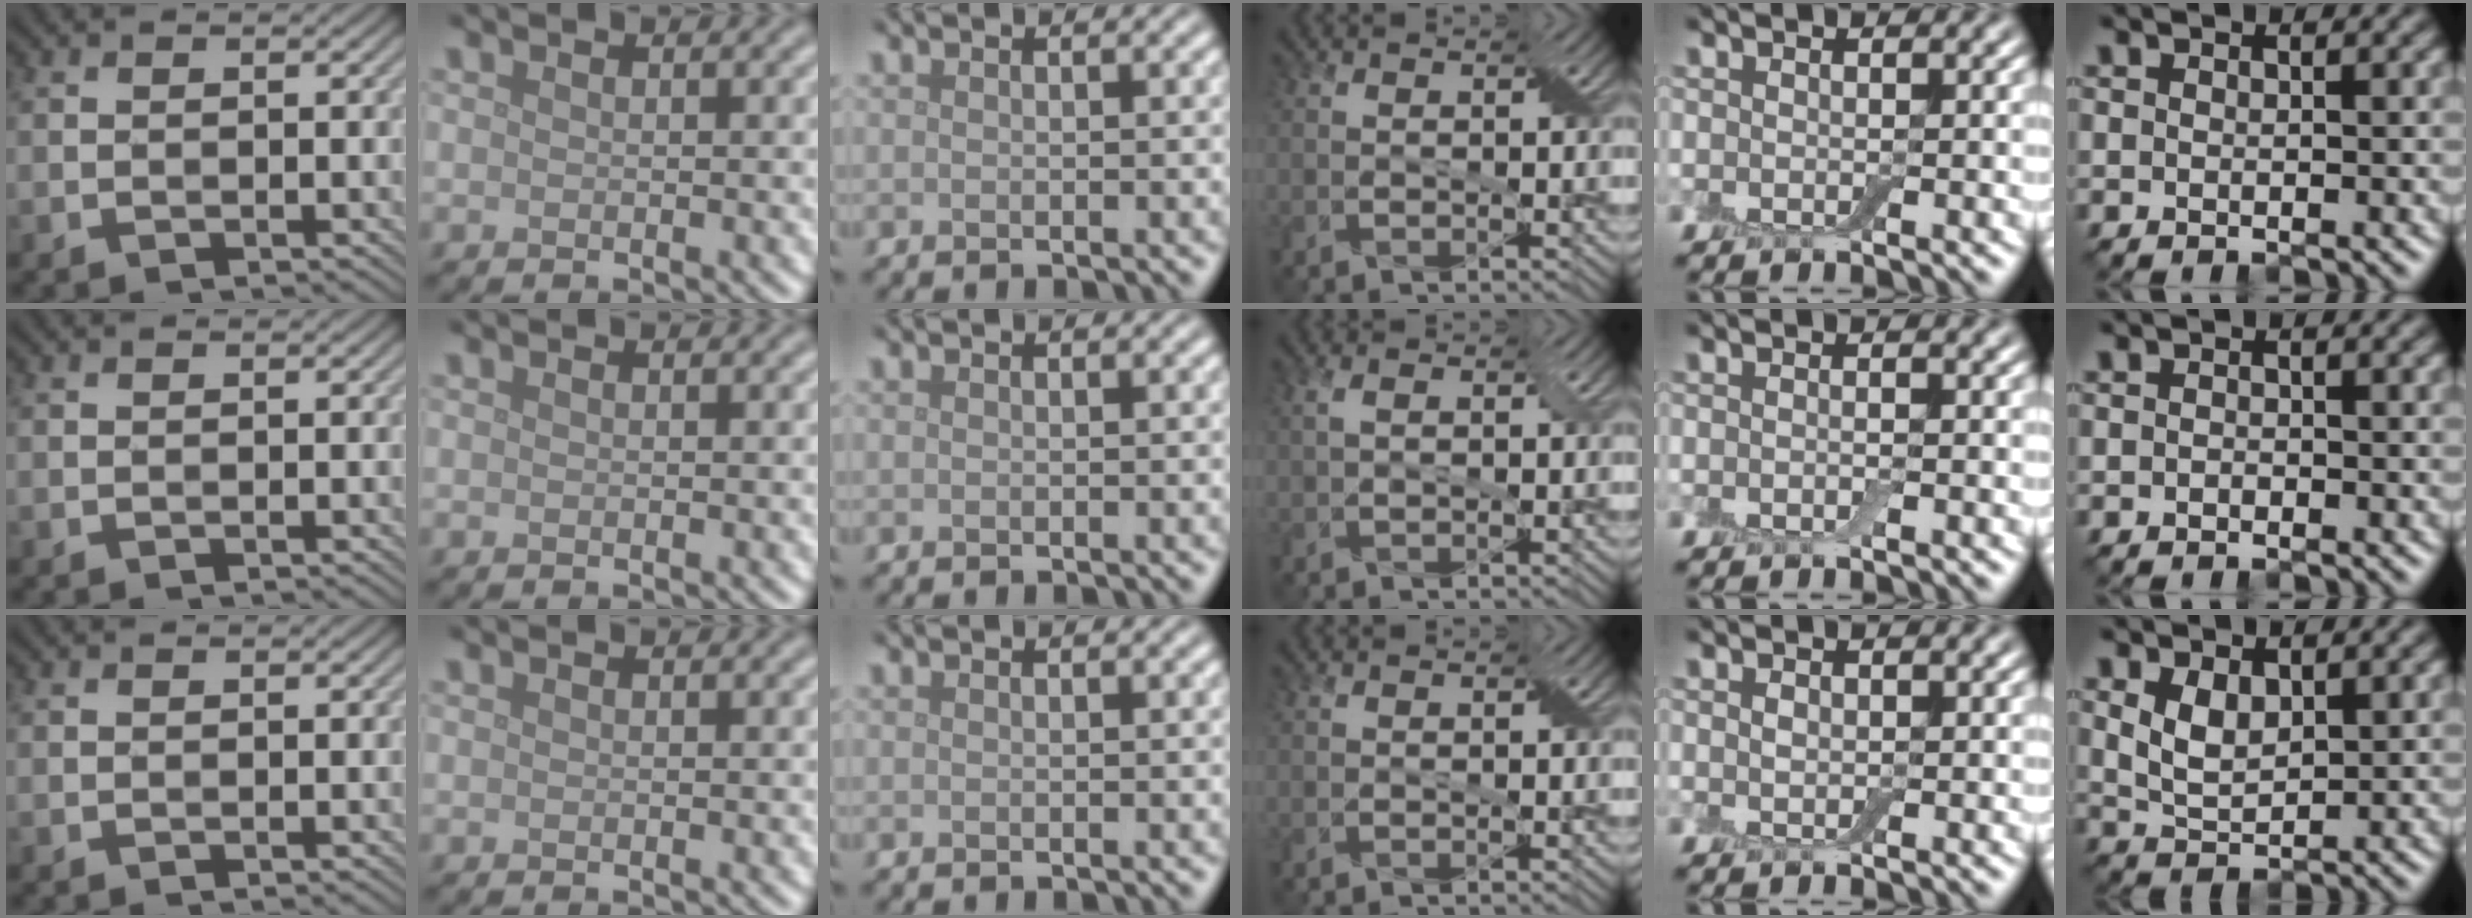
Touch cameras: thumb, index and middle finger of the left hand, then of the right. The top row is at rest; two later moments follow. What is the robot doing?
{"motion": "wipe", "object": "dish"}